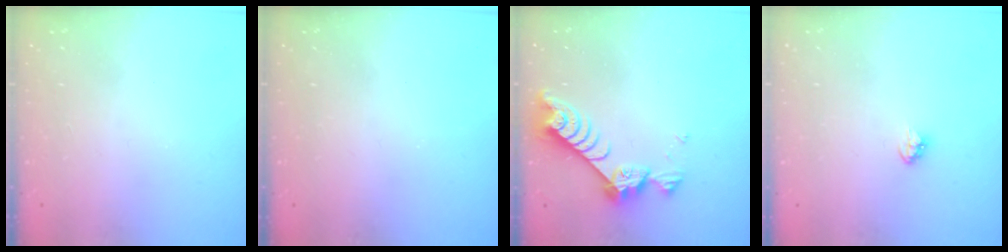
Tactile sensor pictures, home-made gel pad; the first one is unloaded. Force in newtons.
{"total": 0.0}
{"total": 8.8, "press": 8.8, "slide": 0.8}
{"total": 3.4, "press": 3.4, "slide": 0.5}